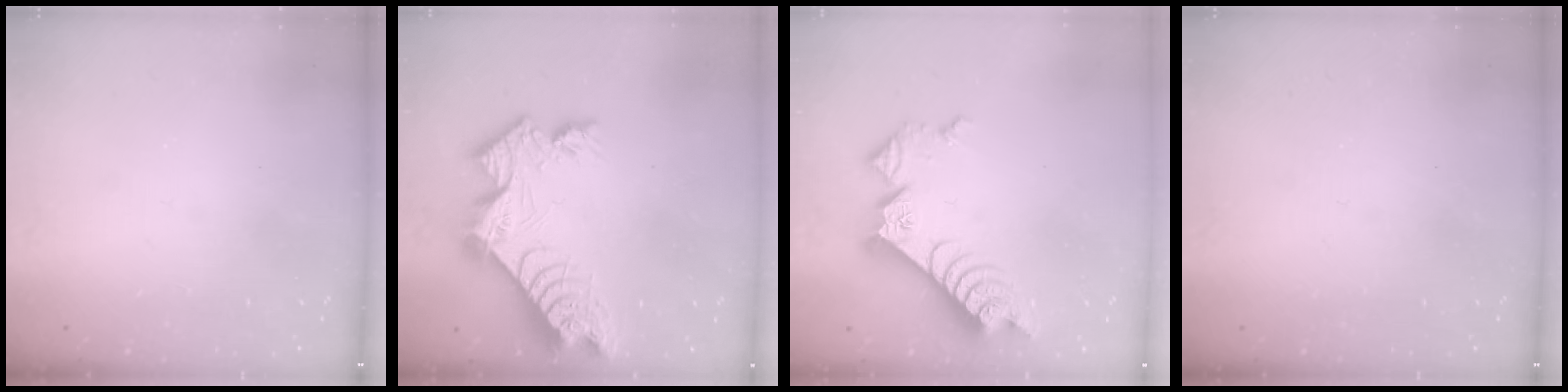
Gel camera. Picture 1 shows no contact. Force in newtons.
{"total": 13.2, "press": 13.2, "slide": 1.0}
{"total": 11.2, "press": 11.1, "slide": 1.4}
{"total": 0.0}